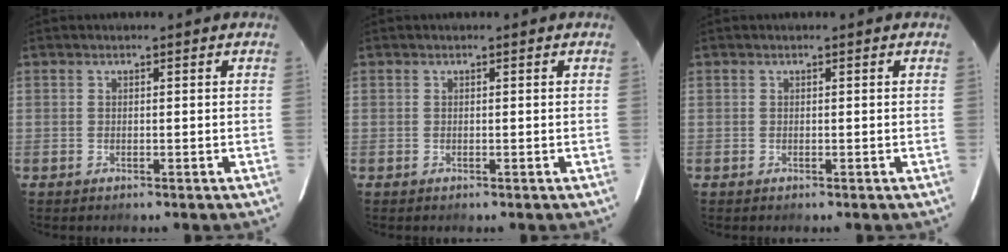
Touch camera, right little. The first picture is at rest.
{"total": 0.0}
{"total": 0.0}